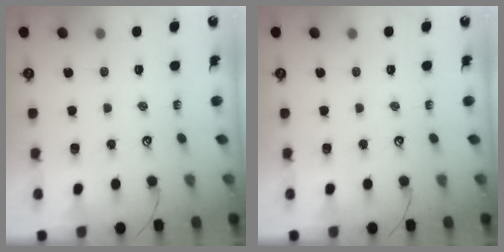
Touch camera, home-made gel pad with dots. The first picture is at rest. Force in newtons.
{"total": 0.0}